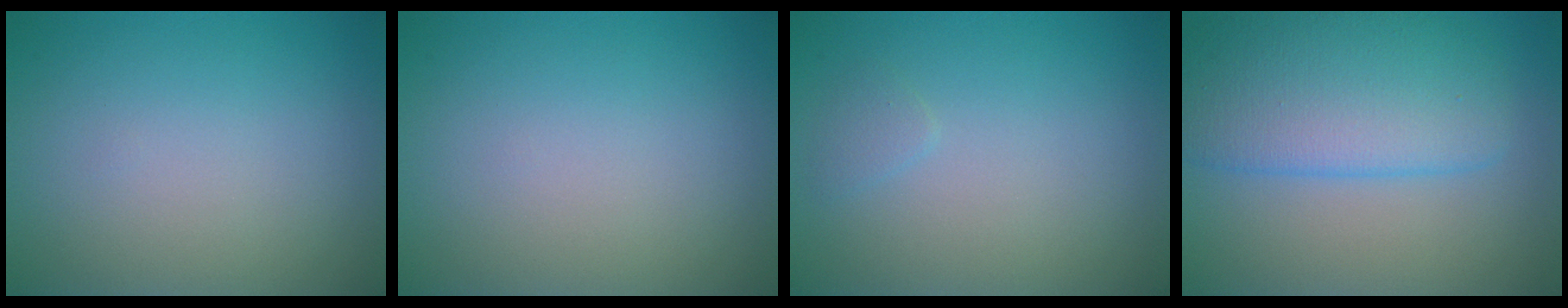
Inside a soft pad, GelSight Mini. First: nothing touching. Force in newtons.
{"total": 0.0}
{"total": 0.7, "press": 0.7, "slide": 0.1}
{"total": 6.7, "press": 6.7, "slide": 0.2}